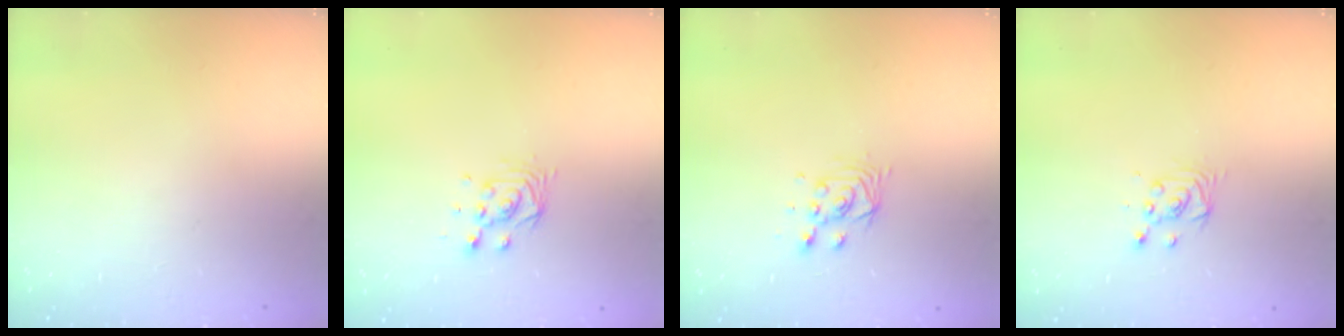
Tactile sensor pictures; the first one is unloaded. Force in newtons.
{"total": 5.0, "press": 5.0, "slide": 0.1}
{"total": 5.0, "press": 5.0, "slide": 0.3}
{"total": 3.4, "press": 3.4, "slide": 0.4}